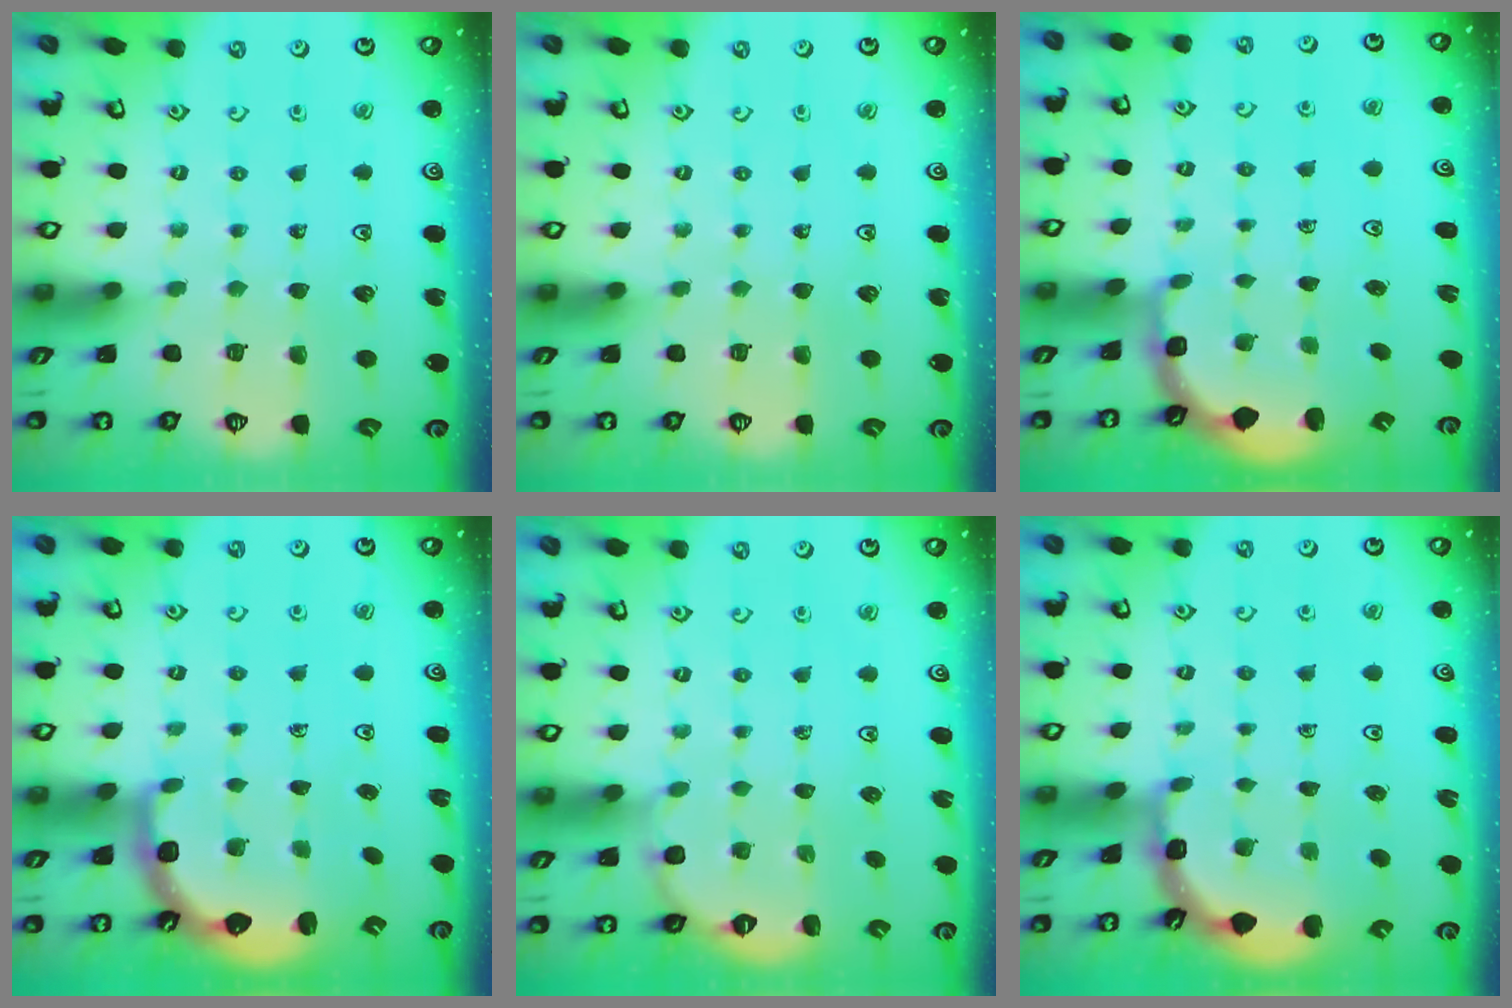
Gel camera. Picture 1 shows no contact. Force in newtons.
{"total": 0.0}
{"total": 2.4, "press": 2.1, "slide": 1.2}
{"total": 2.7, "press": 2.0, "slide": 1.9}
{"total": 2.9, "press": 2.8, "slide": 0.9}
{"total": 2.3, "press": 2.3, "slide": 0.1}